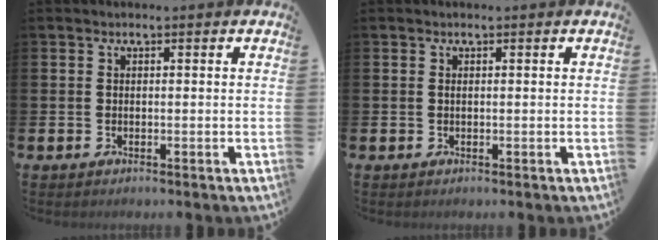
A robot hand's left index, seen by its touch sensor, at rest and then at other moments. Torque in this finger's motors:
{"motor_torque": [0.02, -0.12, -0.03, 0.02]}